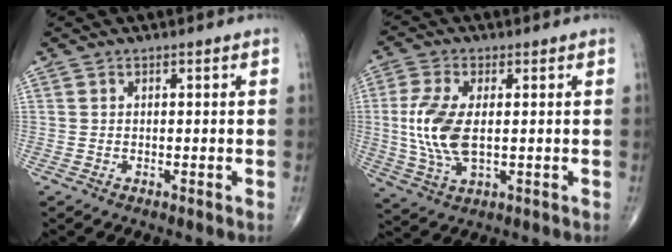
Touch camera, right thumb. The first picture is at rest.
{"total": 10.6, "force": [0.3, 5.2, 9.3], "torque": [-0.210, -0.005, 0.010]}